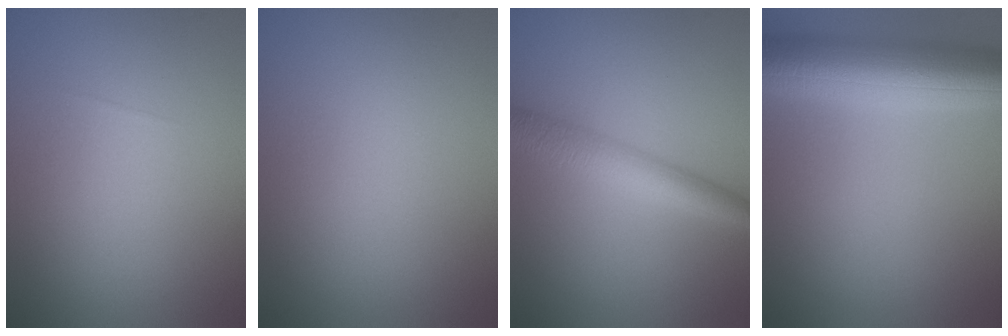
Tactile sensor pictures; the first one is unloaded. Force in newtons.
{"total": 0.0}
{"total": 3.9, "press": 3.9, "slide": 0.1}
{"total": 9.8, "press": 9.8, "slide": 0.1}